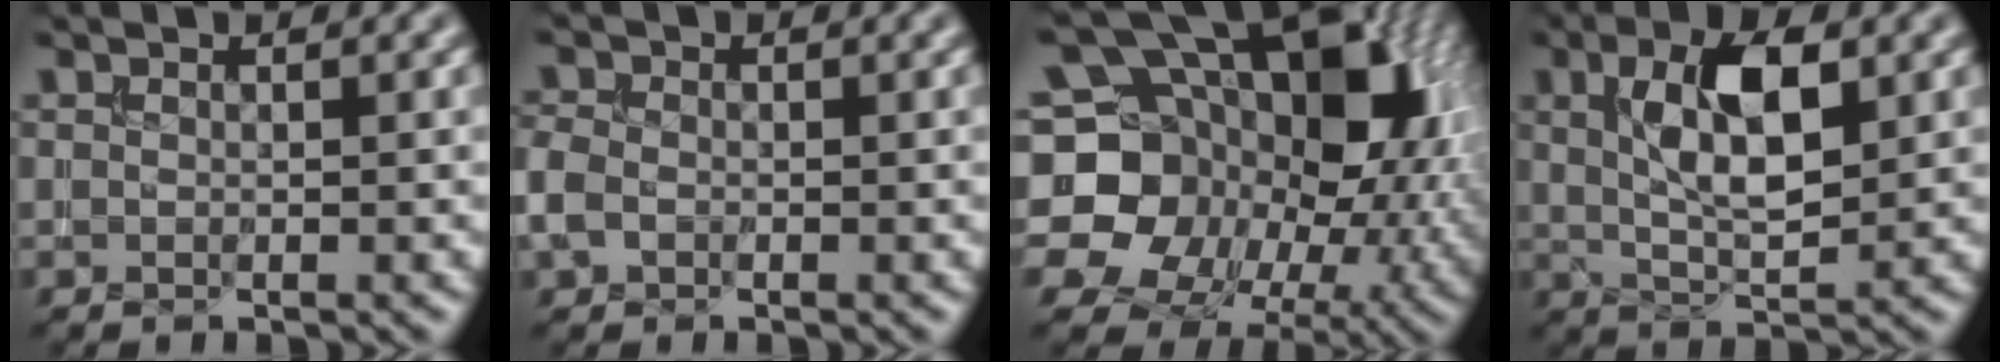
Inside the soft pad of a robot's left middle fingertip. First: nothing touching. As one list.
[{"total": 2.4, "force": [-0.8, 1.8, 1.3], "torque": [-0.036, 0.000, -0.025]}, {"total": 21.0, "force": [1.8, 16.5, 12.8], "torque": [-0.230, -0.010, 0.025]}, {"total": 6.8, "force": [1.7, 2.9, 5.9], "torque": [-0.109, 0.001, 0.030]}]